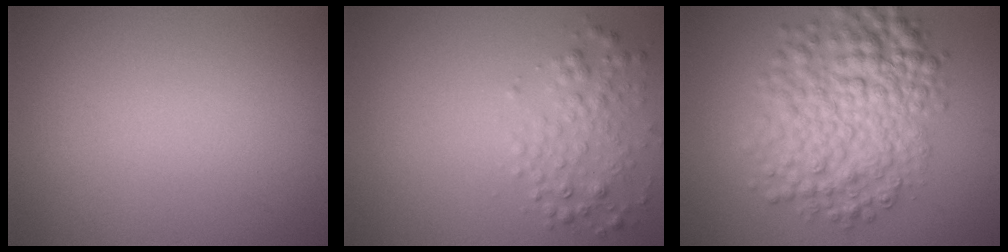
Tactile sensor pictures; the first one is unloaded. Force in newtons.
{"total": 2.4, "press": 2.4, "slide": 0.1}
{"total": 8.1, "press": 8.1, "slide": 0.2}